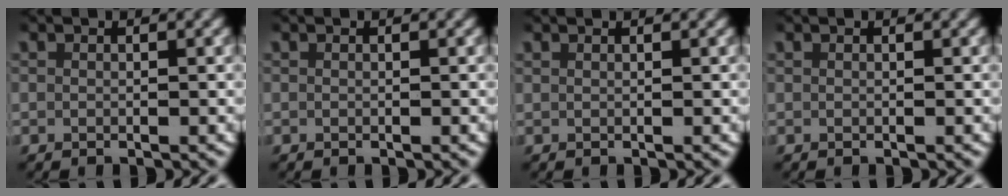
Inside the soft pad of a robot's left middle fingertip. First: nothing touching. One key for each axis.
{"total": 0.0}
{"total": 0.6, "fx": 0.6, "fy": 0.0, "fz": 0.1, "tx": 0.003, "ty": 0.001, "tz": 0.009}
{"total": 0.0}